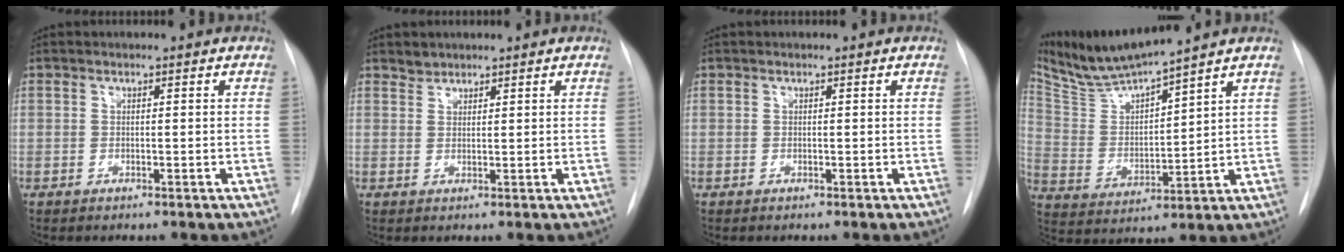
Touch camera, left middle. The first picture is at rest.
{"total": 1.4, "force": [1.3, 0.5, -0.1], "torque": [0.007, -0.001, 0.020]}
{"total": 0.0}
{"total": 11.2, "force": [10.3, -0.8, 4.3], "torque": [-0.093, -0.004, 0.207]}